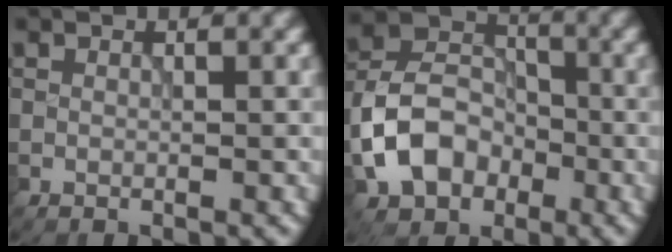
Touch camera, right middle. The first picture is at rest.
{"total": 7.4, "force": [-2.7, 5.5, 4.1], "torque": [-0.078, 0.007, -0.064]}